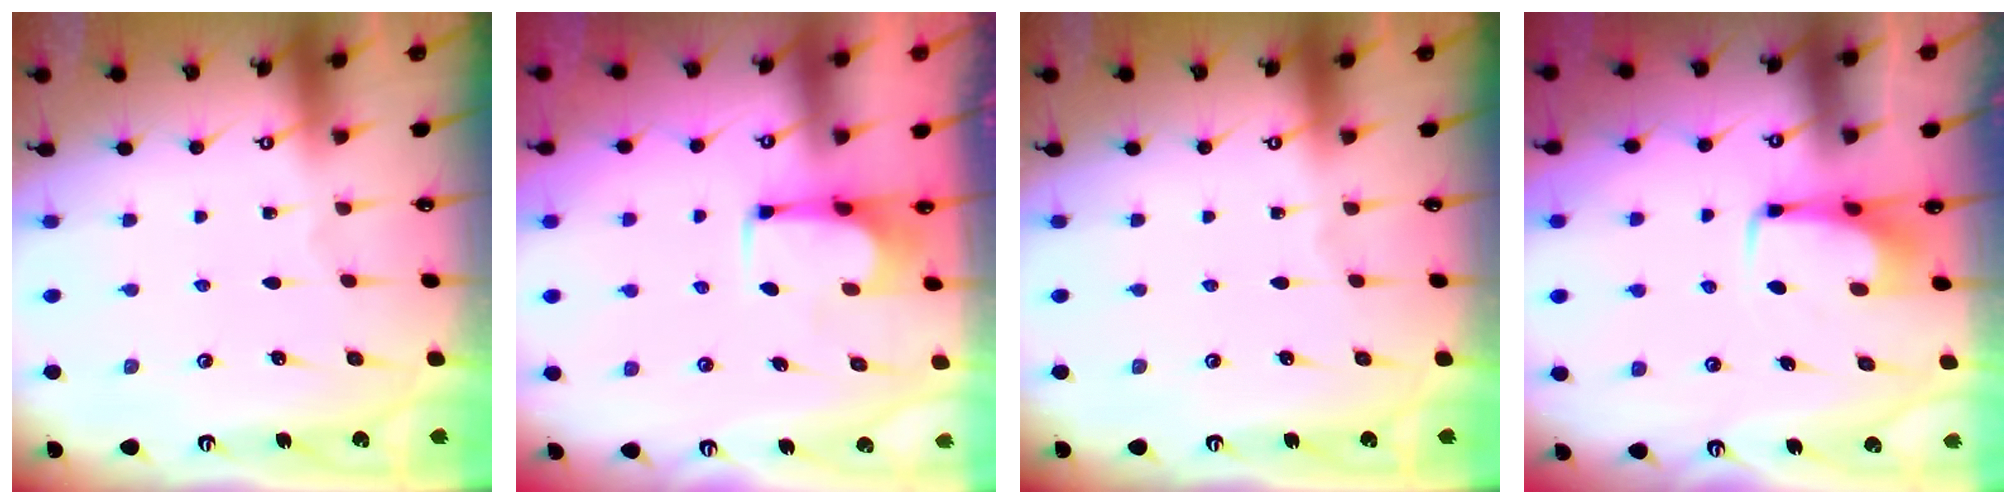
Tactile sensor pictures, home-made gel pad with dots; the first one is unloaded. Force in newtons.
{"total": 3.7, "press": 3.6, "slide": 0.7}
{"total": 0.0}
{"total": 2.9, "press": 2.8, "slide": 0.4}